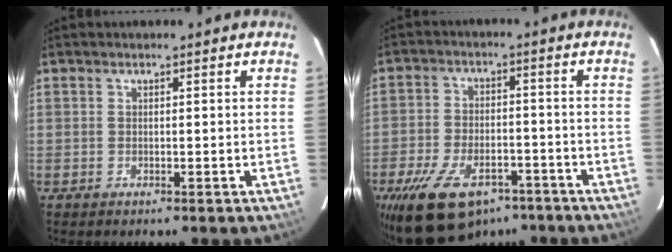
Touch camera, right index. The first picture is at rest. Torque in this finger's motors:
{"motor_torque": [1.44, -0.70, 0.89, 0.21]}